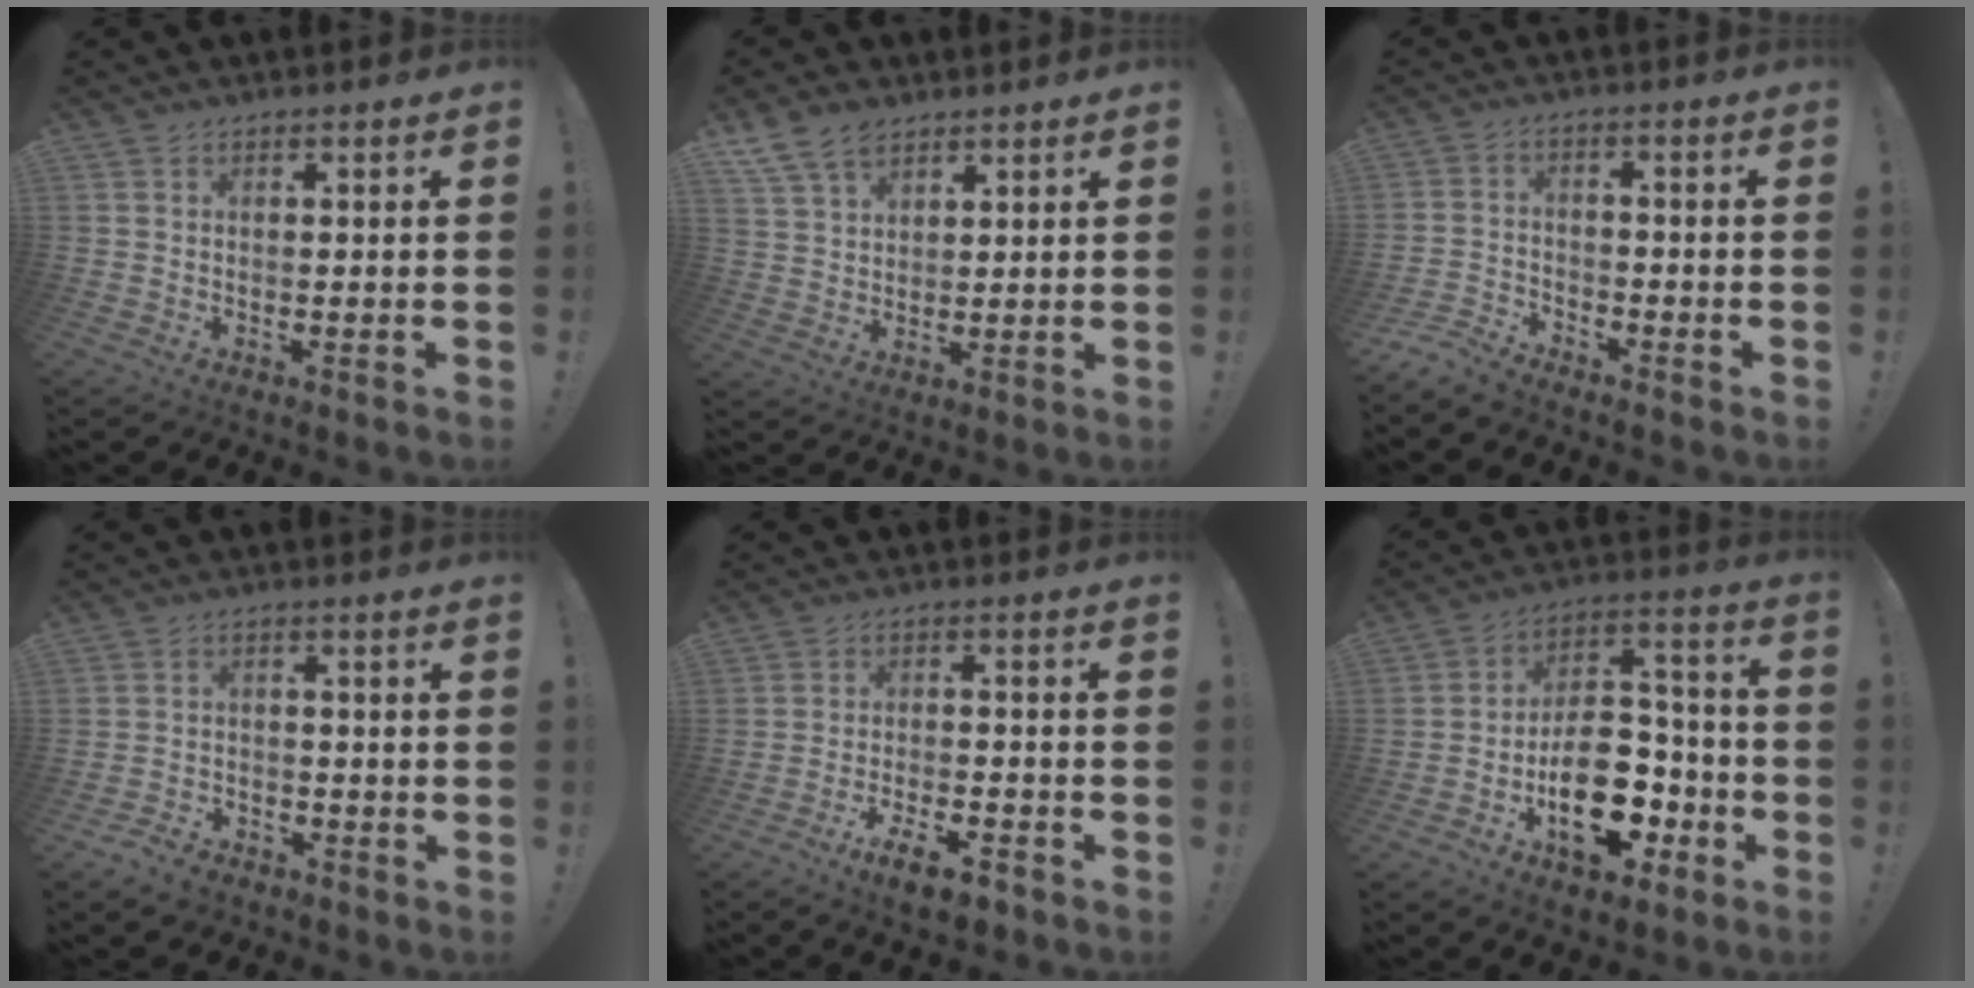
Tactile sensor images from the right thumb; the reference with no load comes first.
{"total": 8.7, "force": [6.3, 5.1, 3.3], "torque": [-0.064, -0.031, 0.126]}
{"total": 6.0, "force": [-5.6, 1.6, 1.5], "torque": [-0.043, 0.009, -0.110]}
{"total": 4.7, "force": [-3.7, 2.5, 1.6], "torque": [-0.028, 0.011, -0.066]}
{"total": 8.8, "force": [-6.2, 2.8, 5.6], "torque": [-0.083, 0.036, -0.104]}
{"total": 19.3, "force": [-7.9, 11.9, 13.0], "torque": [-0.183, 0.064, -0.116]}